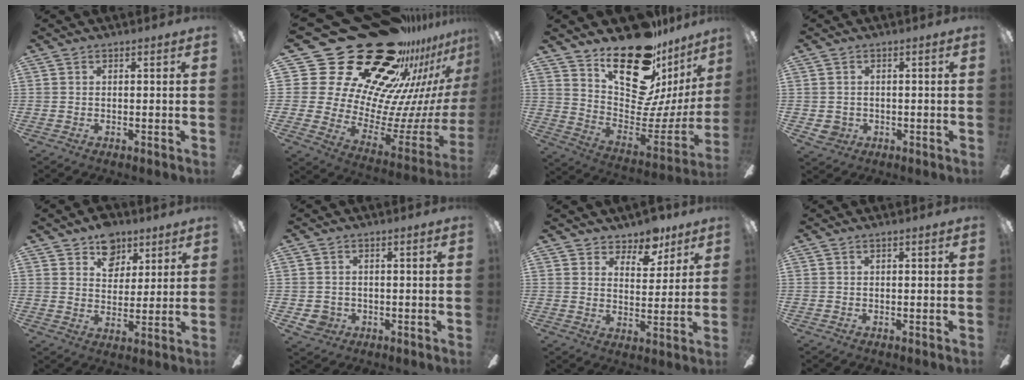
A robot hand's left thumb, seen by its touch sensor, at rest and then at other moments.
{"total": 35.6, "force": [24.7, 17.7, 18.4], "torque": [-0.266, -0.237, 0.500]}
{"total": 23.6, "force": [16.0, 10.5, 13.9], "torque": [-0.210, -0.123, 0.282]}
{"total": 2.9, "force": [-0.2, 2.9, 0.4], "torque": [-0.017, 0.005, -0.003]}
{"total": 9.3, "force": [6.0, 6.5, 2.8], "torque": [-0.026, -0.031, 0.108]}
{"total": 3.8, "force": [-0.7, 3.7, 0.8], "torque": [-0.030, 0.008, -0.013]}
{"total": 7.4, "force": [6.0, 3.9, 2.0], "torque": [-0.026, -0.038, 0.106]}
{"total": 0.0}